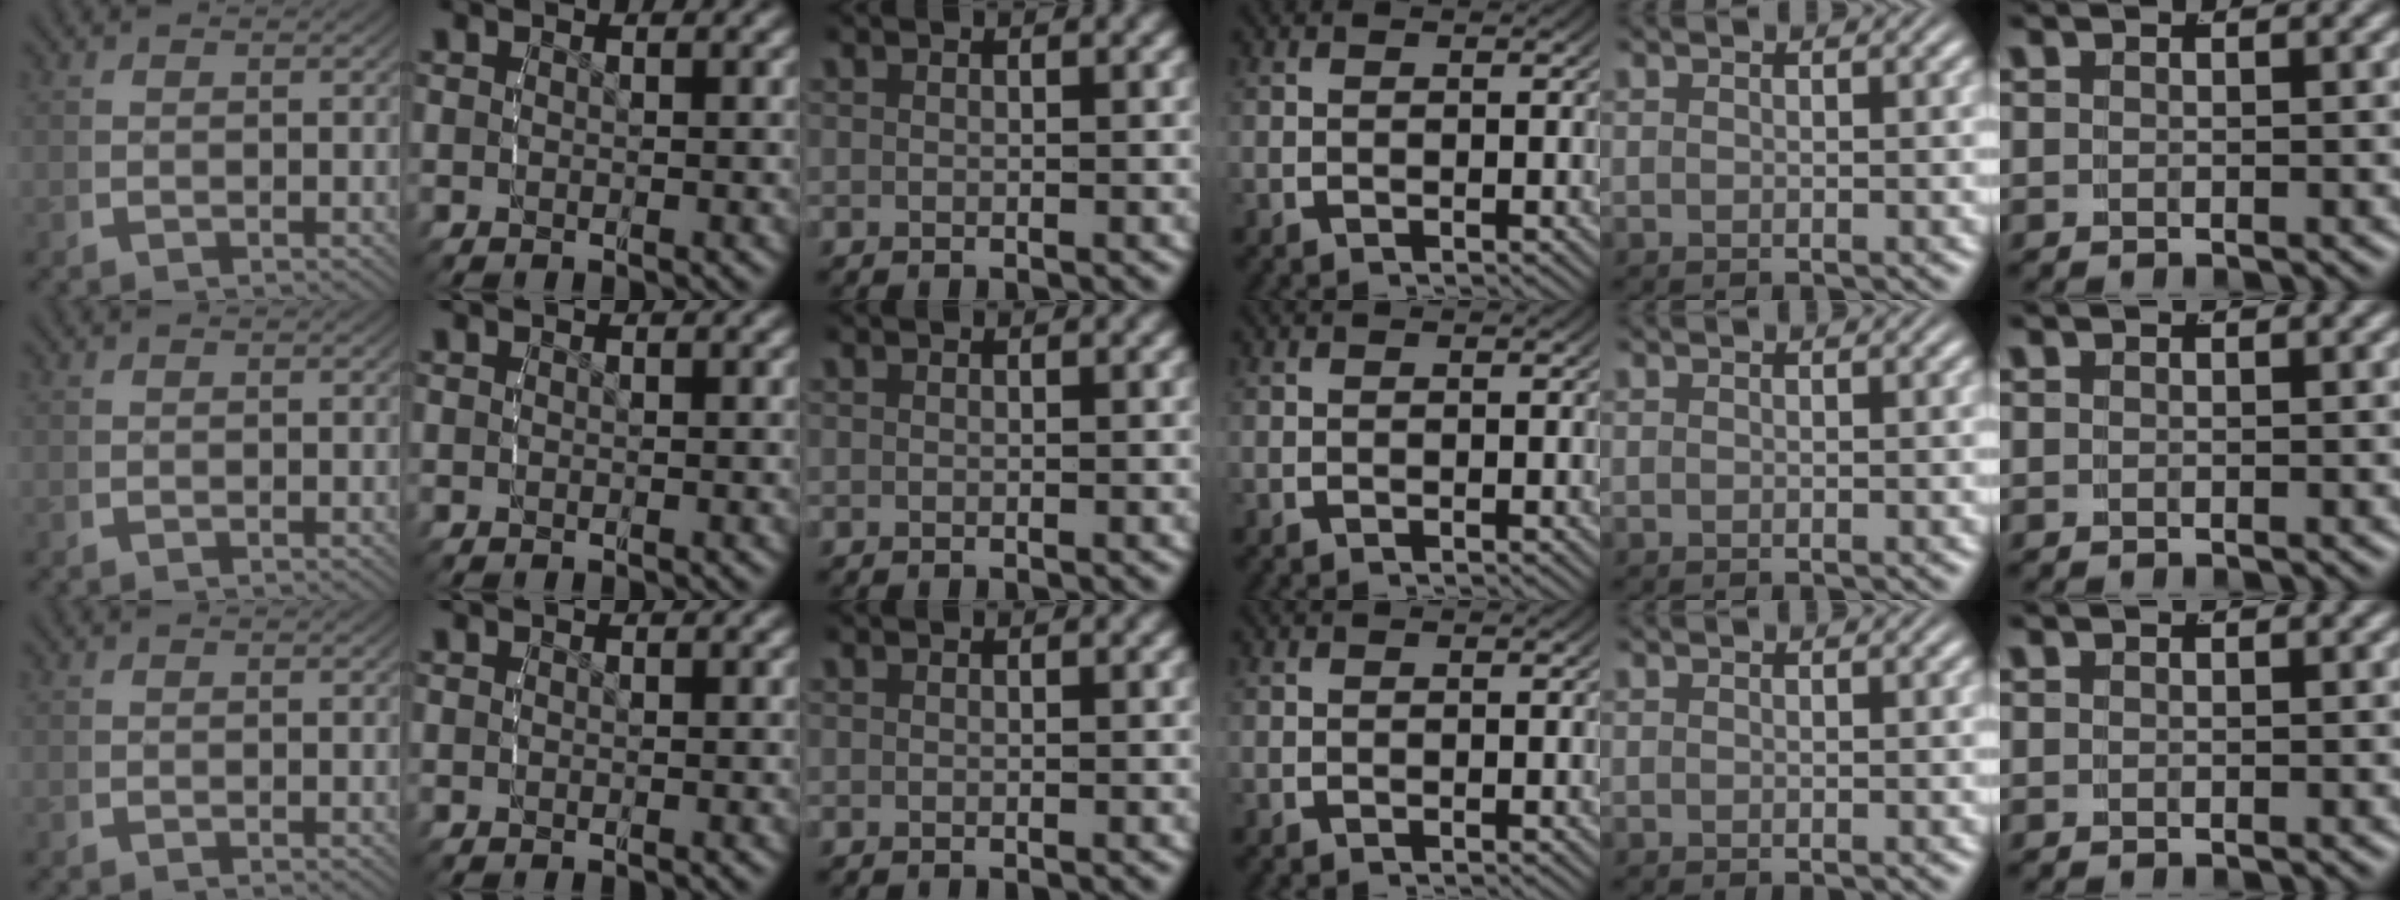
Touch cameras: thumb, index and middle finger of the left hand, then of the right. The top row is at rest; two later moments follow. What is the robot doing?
{"motion": "reach", "object": "paper"}